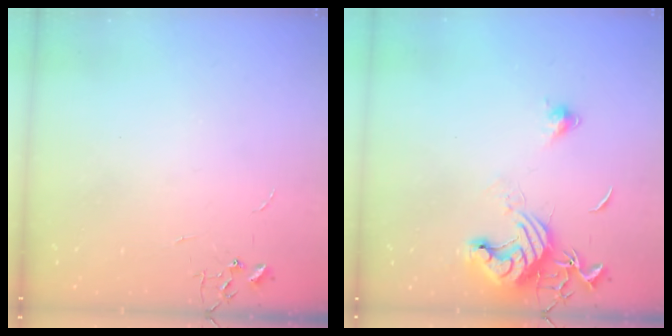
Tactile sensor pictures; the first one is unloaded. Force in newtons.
{"total": 13.2, "press": 13.1, "slide": 1.7}